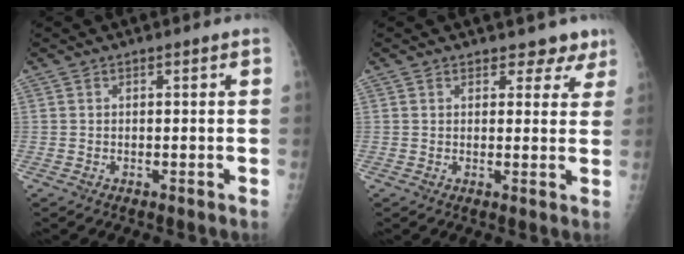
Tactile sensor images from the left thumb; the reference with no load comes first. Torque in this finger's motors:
{"motor_torque": [0.38, 0.33, -0.13, -0.18, 0.03]}